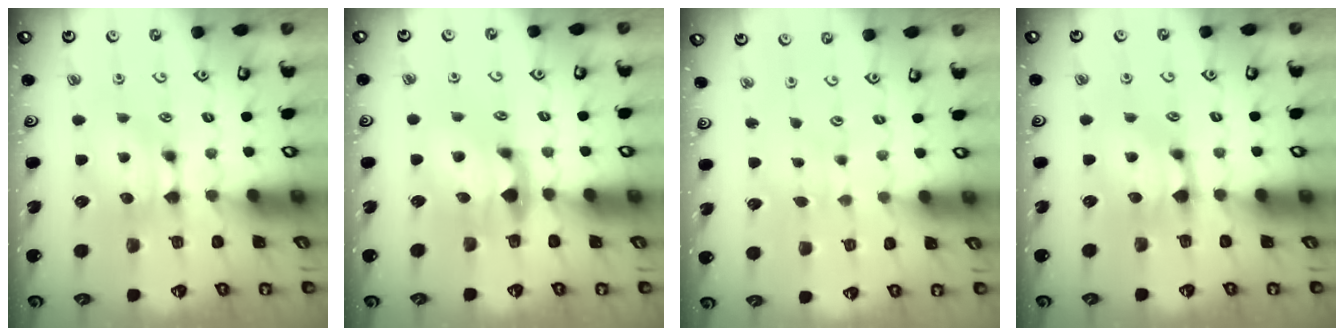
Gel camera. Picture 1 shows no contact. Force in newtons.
{"total": 2.5, "press": 2.1, "slide": 1.4}
{"total": 2.4, "press": 2.4, "slide": 0.1}
{"total": 1.0, "press": 0.5, "slide": 0.8}